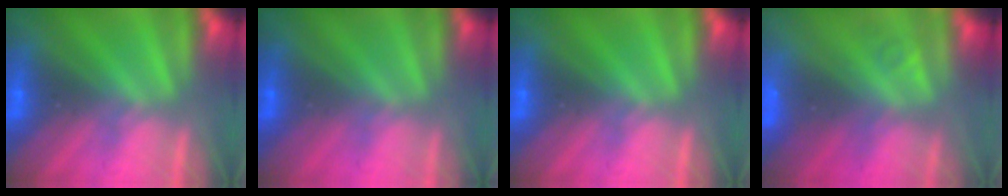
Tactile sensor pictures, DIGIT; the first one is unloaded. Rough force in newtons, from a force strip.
{"total": 2.4}
{"total": 0.0}
{"total": 4.6}